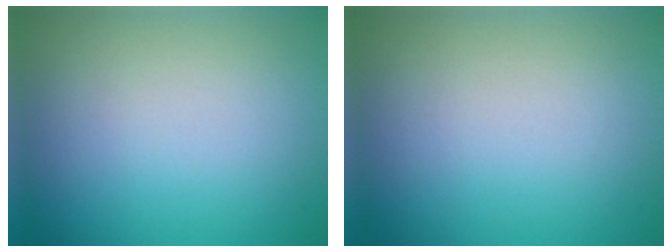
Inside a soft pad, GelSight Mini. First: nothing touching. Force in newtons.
{"total": 0.0}